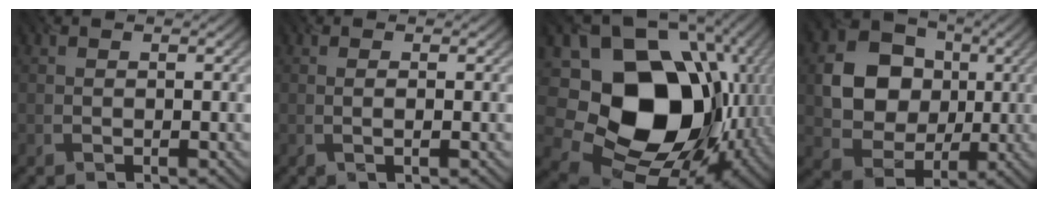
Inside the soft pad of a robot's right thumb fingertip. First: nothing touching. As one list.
[{"total": 0.8, "force": [0.0, 0.2, 0.8], "torque": [-0.014, 0.002, -0.004]}, {"total": 20.1, "force": [-0.3, 16.4, 11.7], "torque": [-0.249, -0.044, 0.038]}, {"total": 10.5, "force": [1.1, 9.0, 5.2], "torque": [-0.113, 0.001, 0.015]}]